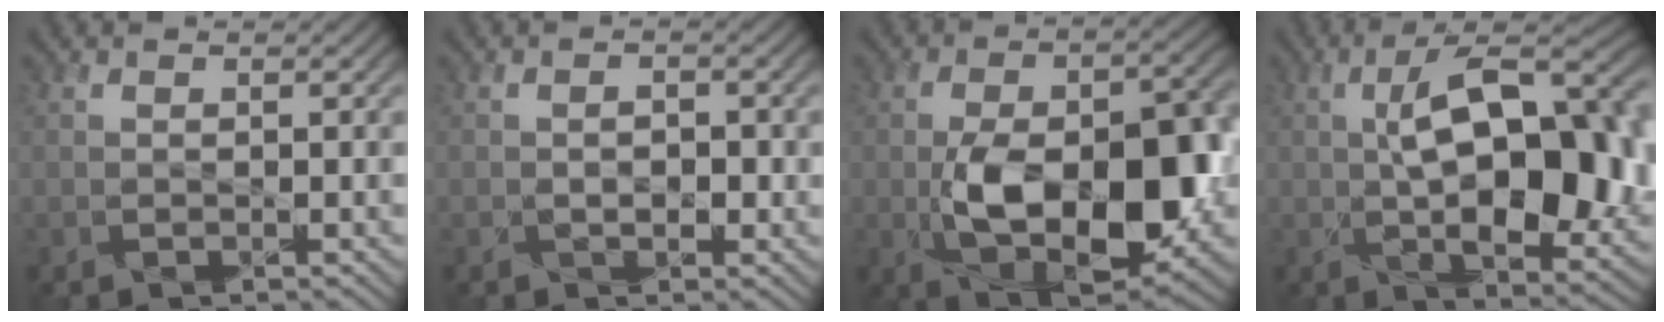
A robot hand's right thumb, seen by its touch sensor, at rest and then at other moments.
{"total": 2.1, "force": [-0.4, 1.4, 1.6], "torque": [-0.022, -0.002, -0.007]}
{"total": 14.4, "force": [-2.8, 7.6, 12.0], "torque": [-0.190, -0.018, -0.052]}
{"total": 16.0, "force": [0.8, 7.1, 14.3], "torque": [-0.209, 0.007, 0.016]}